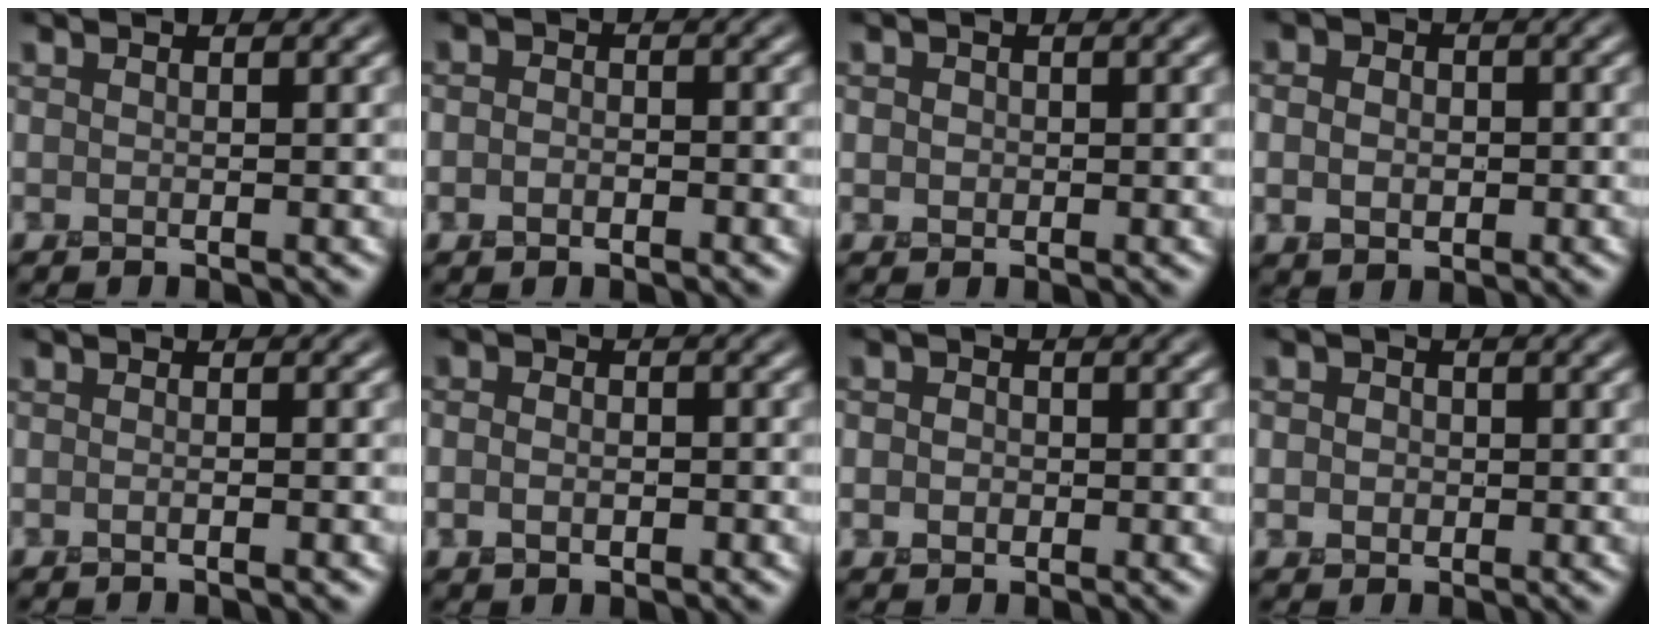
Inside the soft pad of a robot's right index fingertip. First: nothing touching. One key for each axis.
{"total": 1.6, "fx": -0.6, "fy": 1.2, "fz": 0.9, "tx": -0.010, "ty": -0.001, "tz": -0.013}
{"total": 0.9, "fx": 0.1, "fy": 0.9, "fz": 0.3, "tx": -0.001, "ty": 0.000, "tz": 0.000}
{"total": 3.4, "fx": 0.0, "fy": 2.8, "fz": 1.9, "tx": -0.027, "ty": 0.004, "tz": -0.017}
{"total": 1.7, "fx": -0.4, "fy": 0.7, "fz": 1.5, "tx": 0.004, "ty": -0.003, "tz": -0.017}
{"total": 2.3, "fx": -0.5, "fy": 1.7, "fz": 1.5, "tx": -0.017, "ty": -0.002, "tz": -0.011}
{"total": 2.0, "fx": 0.0, "fy": 1.7, "fz": 1.0, "tx": -0.005, "ty": 0.005, "tz": -0.013}
{"total": 2.2, "fx": 0.3, "fy": 1.9, "fz": 1.0, "tx": -0.005, "ty": 0.012, "tz": -0.011}